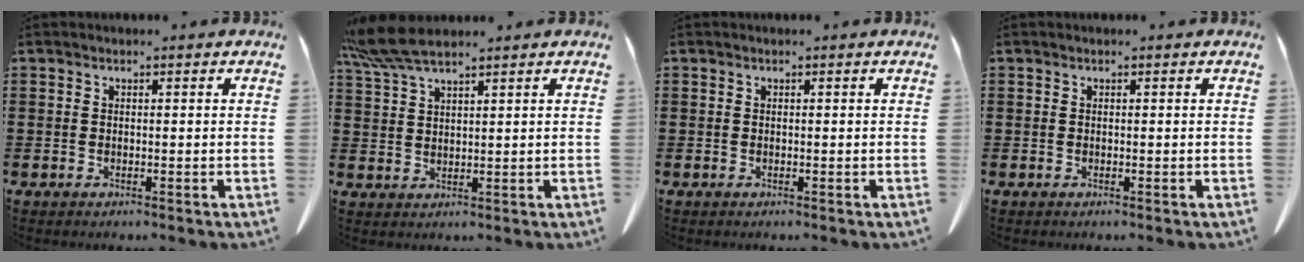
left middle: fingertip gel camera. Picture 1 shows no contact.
{"total": 6.3, "force": [5.1, 0.8, 3.5], "torque": [-0.089, -0.008, 0.093]}
{"total": 0.0}
{"total": 0.0}